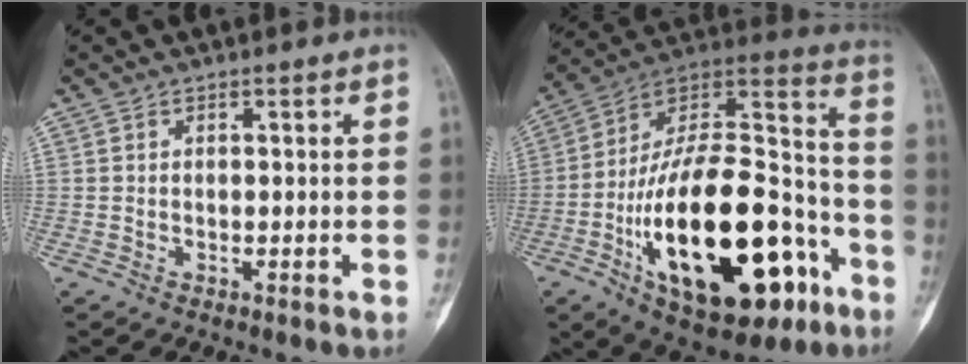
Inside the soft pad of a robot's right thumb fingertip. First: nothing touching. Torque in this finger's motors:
{"motor_torque": [2.40, 2.61, 2.46, -0.31, 0.91]}